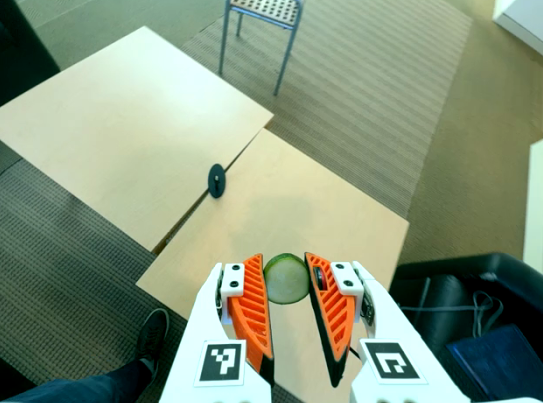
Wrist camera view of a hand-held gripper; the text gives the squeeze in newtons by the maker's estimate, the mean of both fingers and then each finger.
{"total": 11.8, "left": 12.3, "right": 11.2}